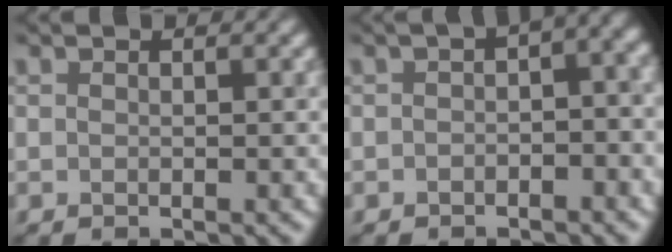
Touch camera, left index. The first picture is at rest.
{"total": 5.8, "force": [-0.1, 2.9, 5.0], "torque": [-0.033, 0.018, -0.003]}